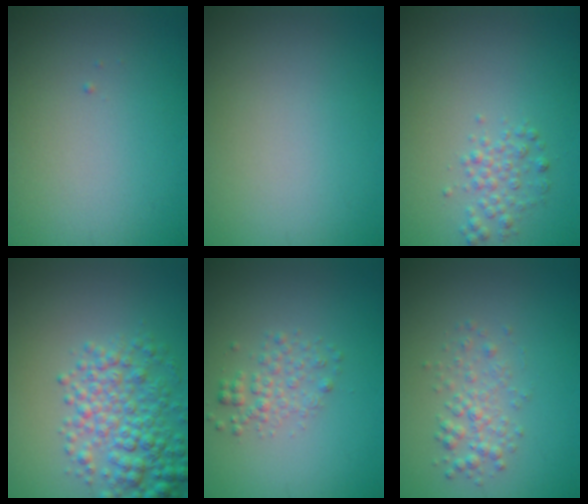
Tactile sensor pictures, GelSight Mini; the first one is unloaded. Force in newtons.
{"total": 0.0}
{"total": 1.7, "press": 1.7, "slide": 0.0}
{"total": 5.3, "press": 5.3, "slide": 0.1}
{"total": 1.9, "press": 1.9, "slide": 0.1}
{"total": 2.1, "press": 2.1, "slide": 0.0}